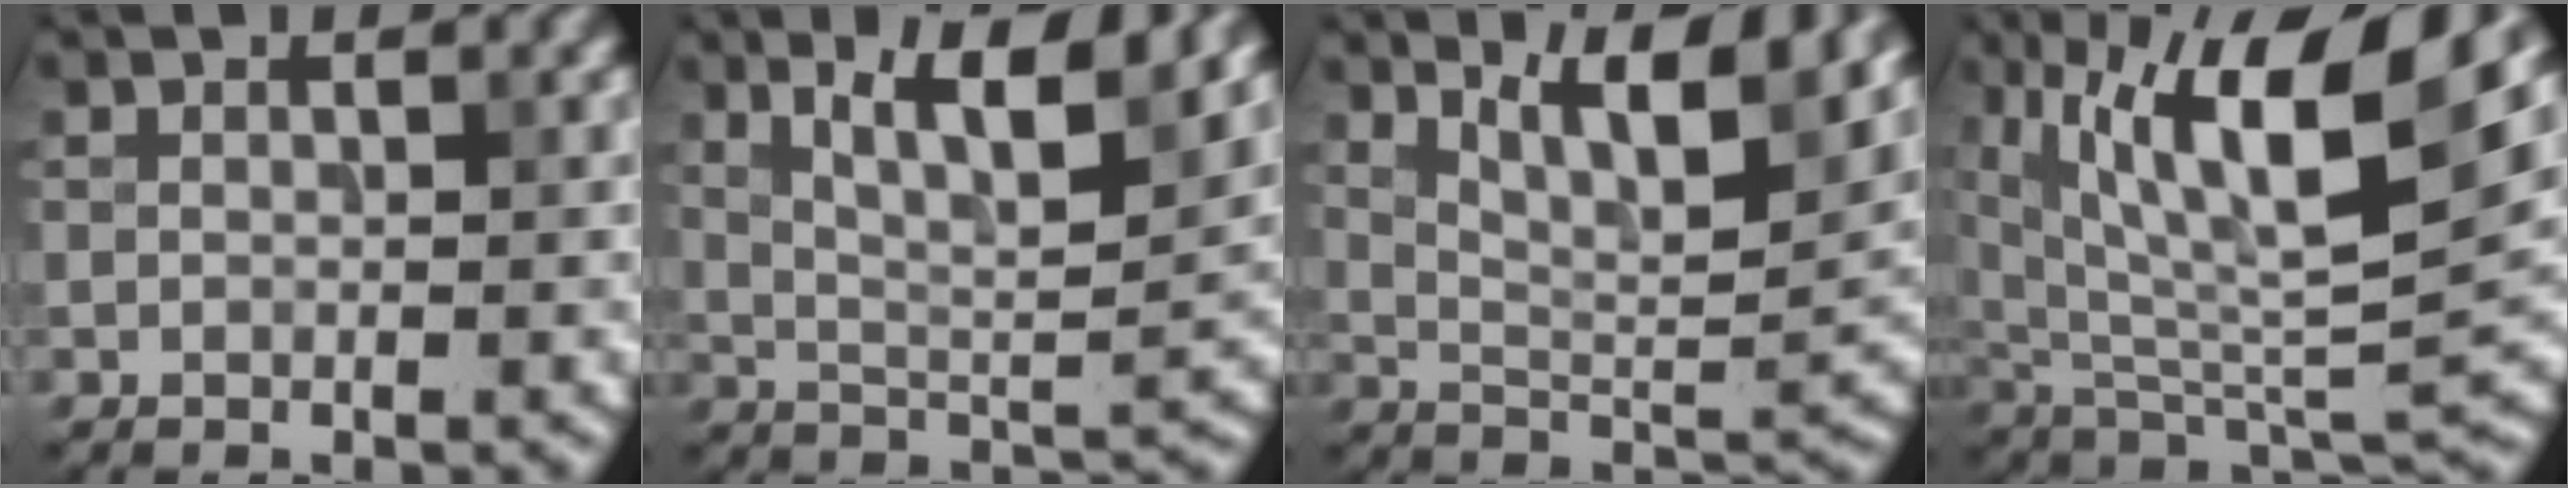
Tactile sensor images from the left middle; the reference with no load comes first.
{"total": 7.7, "force": [4.0, 1.7, 6.3], "torque": [-0.103, -0.002, 0.073]}
{"total": 9.7, "force": [6.3, 2.4, 7.0], "torque": [-0.106, 0.003, 0.097]}
{"total": 13.4, "force": [5.9, 3.9, 11.4], "torque": [-0.193, 0.005, 0.108]}